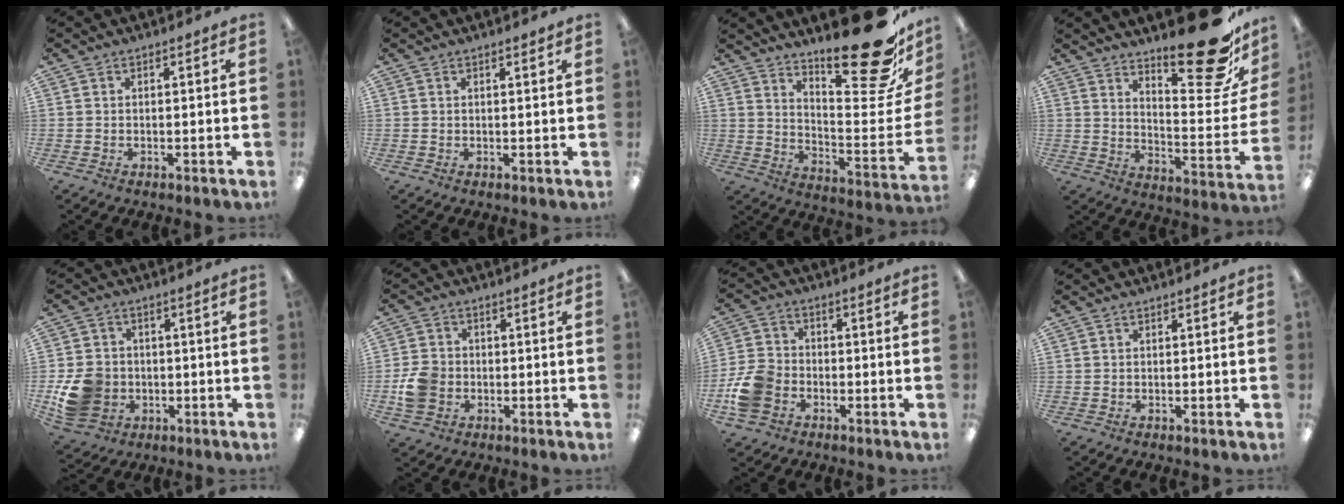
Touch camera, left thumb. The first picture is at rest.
{"total": 0.7, "force": [0.7, 0.0, 0.3], "torque": [-0.006, 0.000, 0.012]}
{"total": 24.7, "force": [18.2, 6.5, 15.4], "torque": [-0.185, -0.141, 0.292]}
{"total": 22.8, "force": [16.9, 6.7, 13.7], "torque": [-0.162, -0.133, 0.271]}
{"total": 10.2, "force": [-2.0, 8.8, 4.7], "torque": [-0.106, 0.017, -0.032]}
{"total": 6.8, "force": [-1.6, 5.7, 3.3], "torque": [-0.061, 0.012, -0.025]}
{"total": 9.1, "force": [-3.5, 6.8, 4.9], "torque": [-0.105, 0.027, -0.063]}
{"total": 0.0}